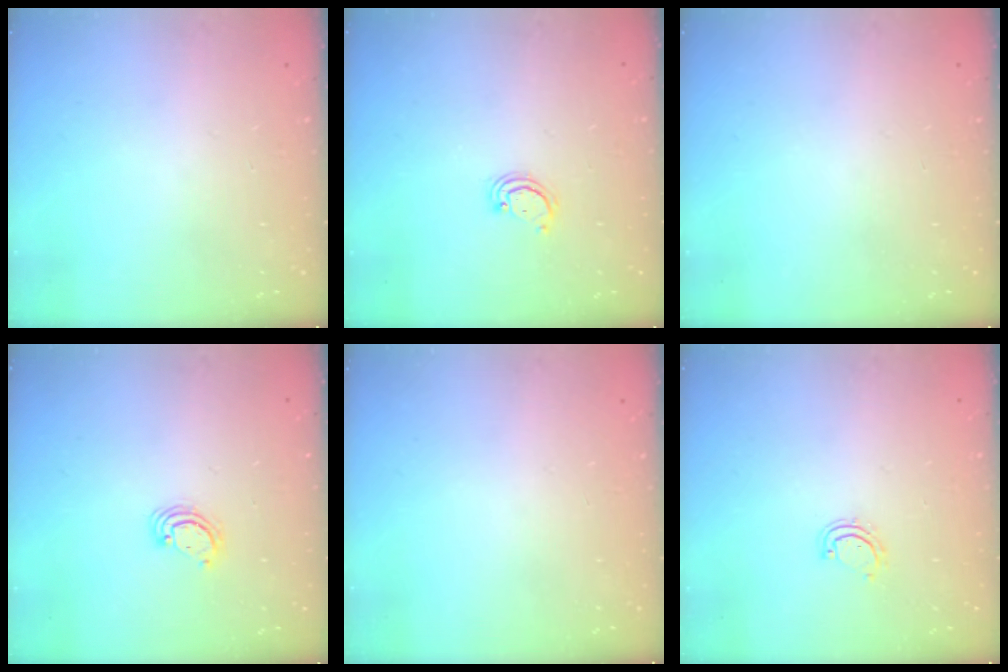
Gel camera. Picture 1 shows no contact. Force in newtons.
{"total": 2.6, "press": 2.6, "slide": 0.3}
{"total": 0.0}
{"total": 3.4, "press": 3.4, "slide": 0.4}
{"total": 0.0}
{"total": 4.7, "press": 4.4, "slide": 1.6}